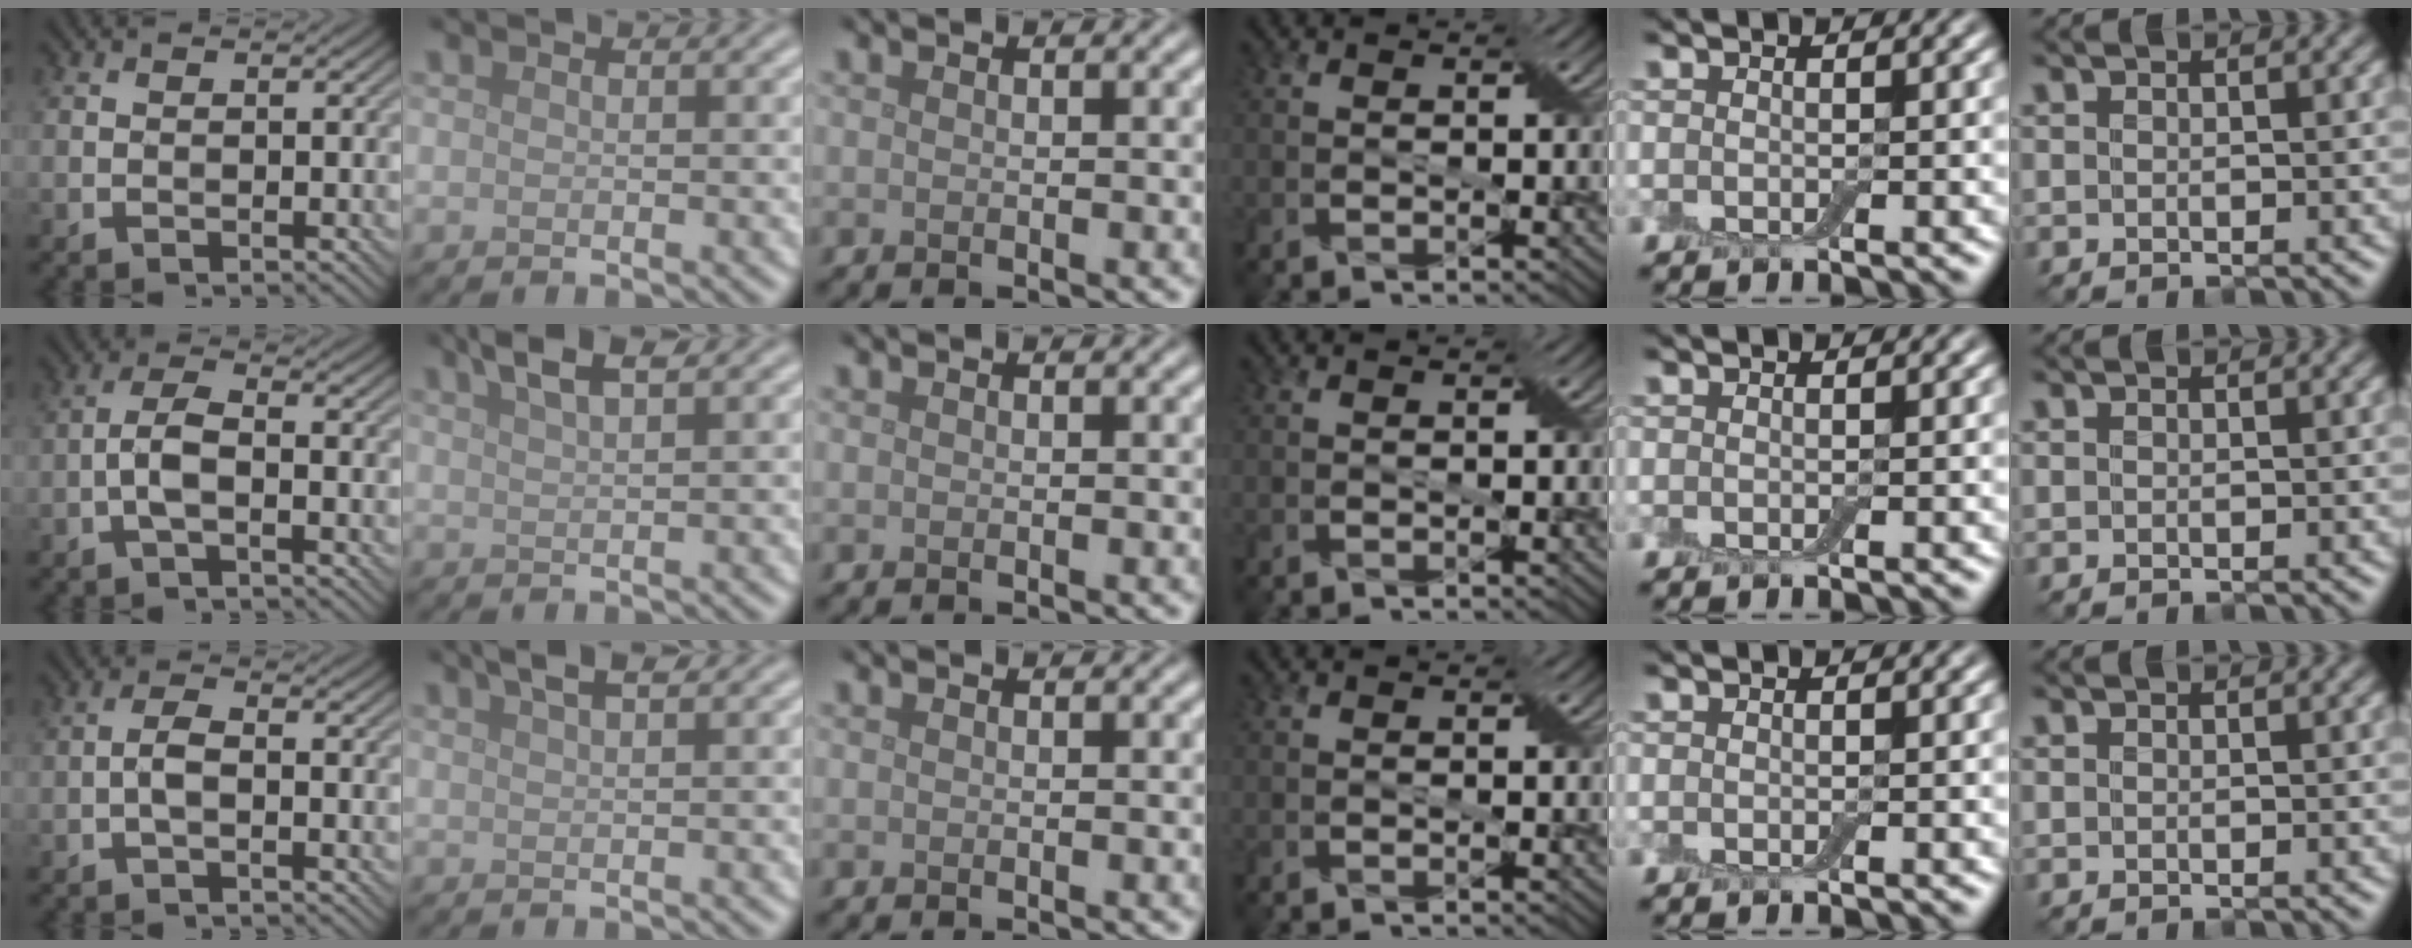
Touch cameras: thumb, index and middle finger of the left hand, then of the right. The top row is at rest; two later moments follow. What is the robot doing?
{"motion": "shake", "object": "box of matches"}